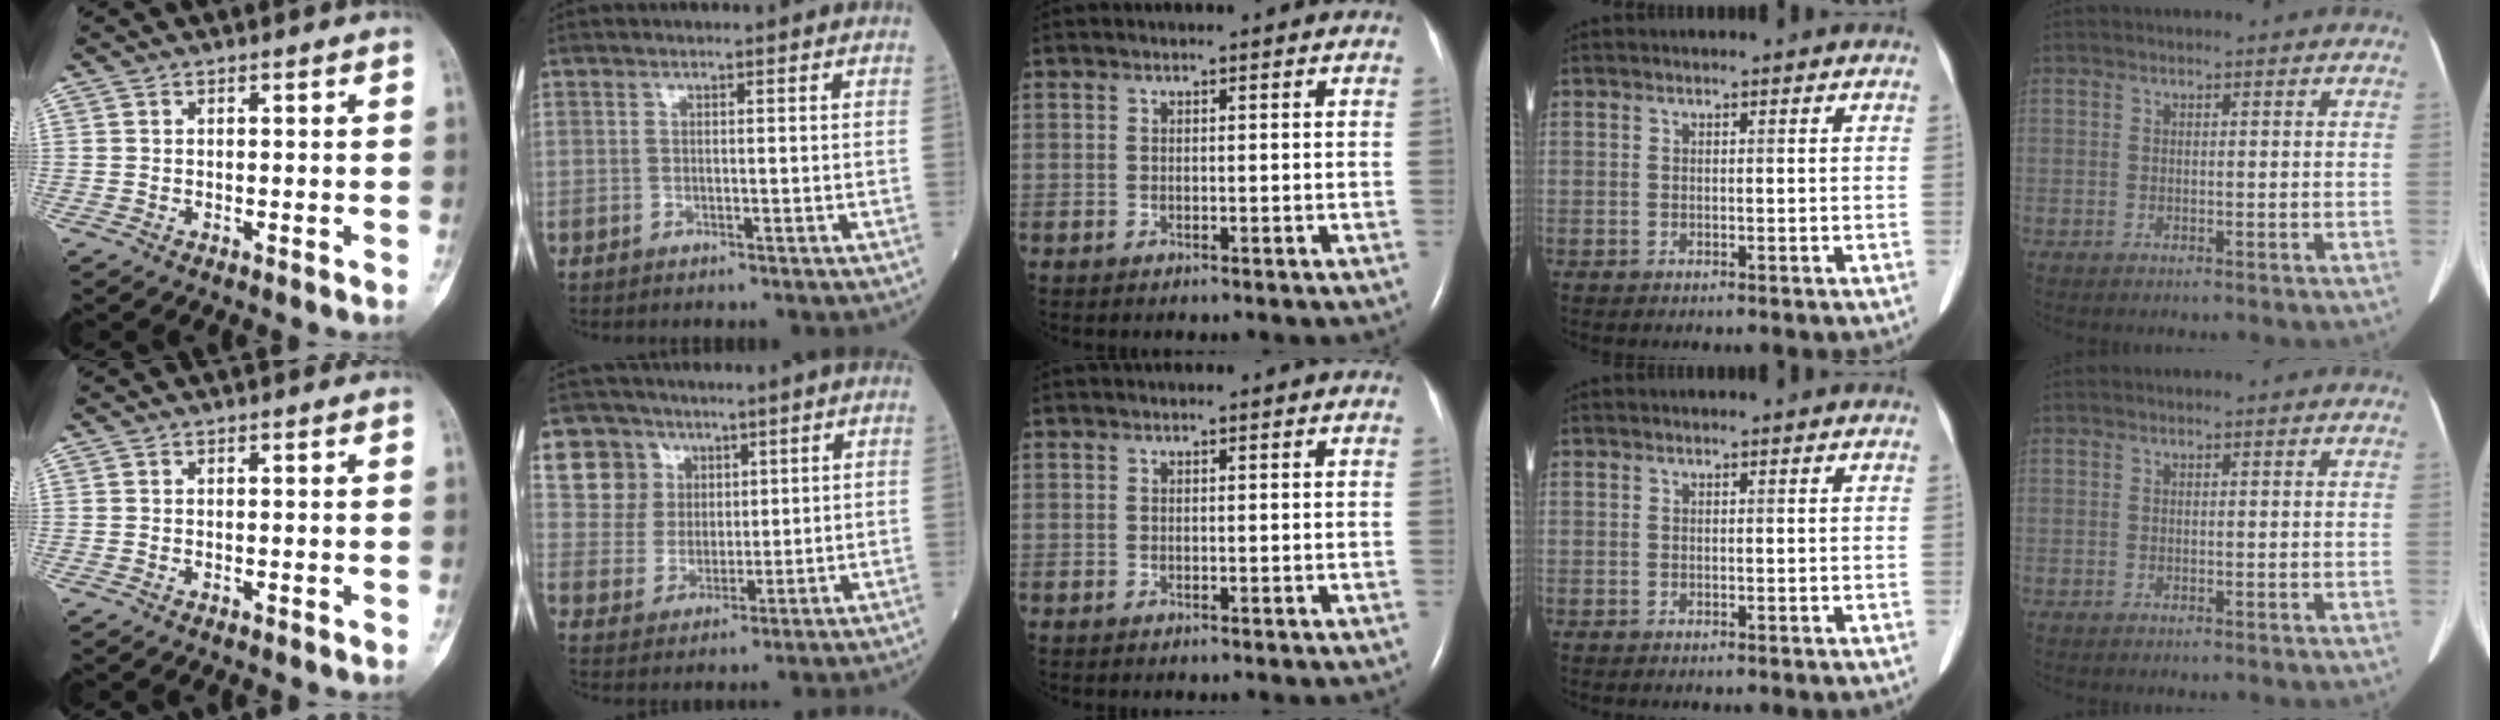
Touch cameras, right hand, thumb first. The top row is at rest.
{"index": {"total": 8.1, "force": [4.8, 6.5, -0.1], "torque": [-0.002, 0.010, 0.101]}}